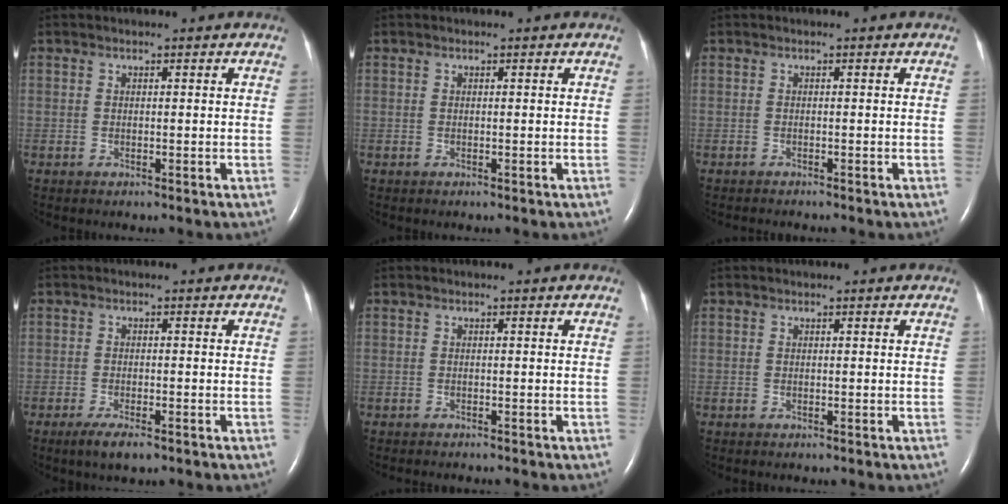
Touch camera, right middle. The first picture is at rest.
{"total": 0.0}
{"total": 0.9, "force": [-0.9, 0.0, 0.2], "torque": [-0.005, -0.002, -0.013]}
{"total": 3.4, "force": [-2.3, 0.8, 2.4], "torque": [-0.050, -0.006, -0.038]}
{"total": 2.0, "force": [-1.8, 0.1, 0.8], "torque": [-0.010, -0.002, -0.022]}
{"total": 0.0}